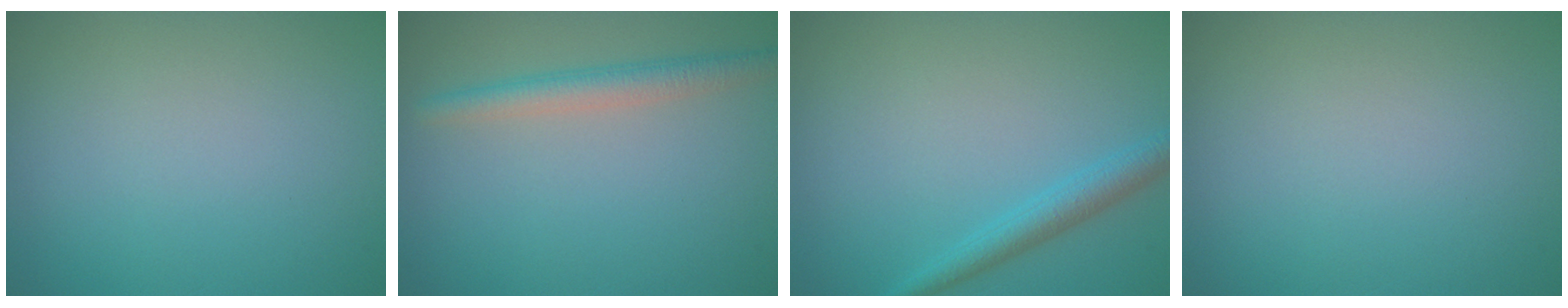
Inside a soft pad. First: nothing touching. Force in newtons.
{"total": 2.7, "press": 2.7, "slide": 0.2}
{"total": 2.5, "press": 2.5, "slide": 0.1}
{"total": 0.0}